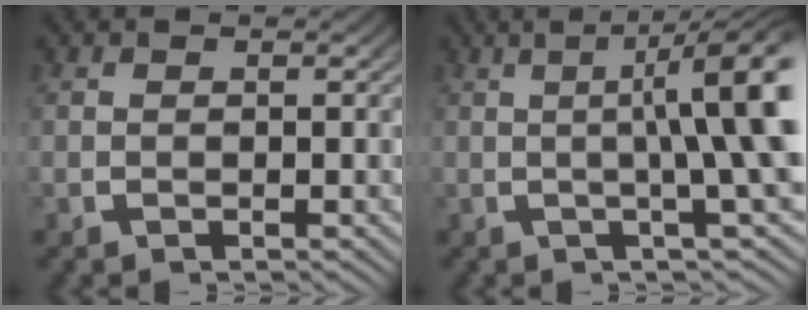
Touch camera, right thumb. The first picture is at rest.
{"total": 10.4, "force": [1.9, 3.6, 9.6], "torque": [-0.114, 0.023, 0.015]}